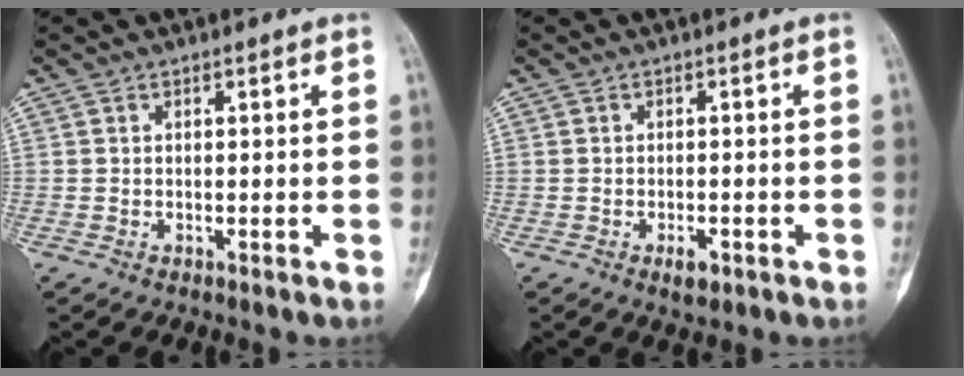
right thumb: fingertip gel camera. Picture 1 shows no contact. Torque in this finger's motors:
{"motor_torque": [0.79, -0.01, 0.11, -0.27, 0.08]}